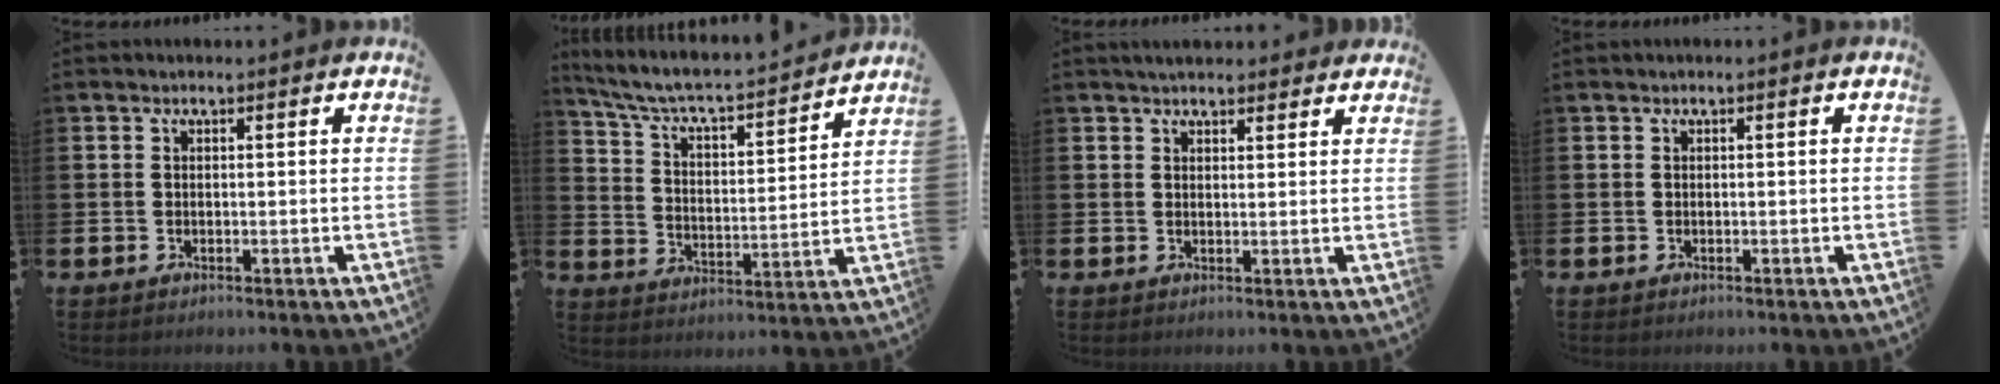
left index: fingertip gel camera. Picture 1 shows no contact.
{"total": 6.8, "force": [6.4, 0.8, 2.3], "torque": [-0.077, -0.054, 0.104]}
{"total": 3.0, "force": [2.8, 0.8, 0.3], "torque": [-0.001, -0.010, 0.050]}
{"total": 0.0}